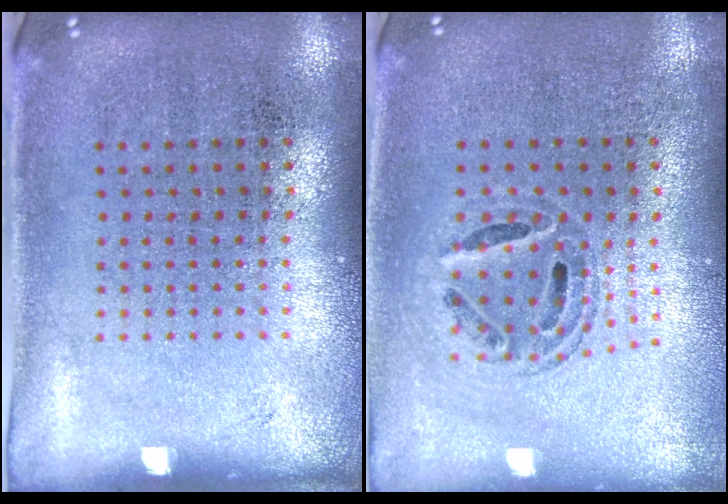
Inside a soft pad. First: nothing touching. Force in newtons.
{"total": 0.7, "press": 0.7, "slide": 0.2}